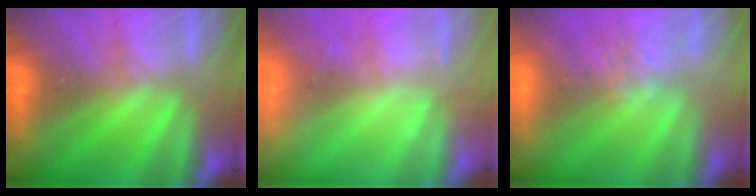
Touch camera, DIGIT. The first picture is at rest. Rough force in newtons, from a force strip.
{"total": 2.3}
{"total": 2.8}